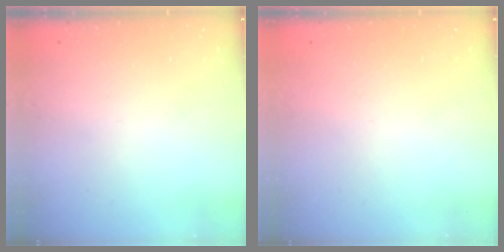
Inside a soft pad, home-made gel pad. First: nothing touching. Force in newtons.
{"total": 0.0}